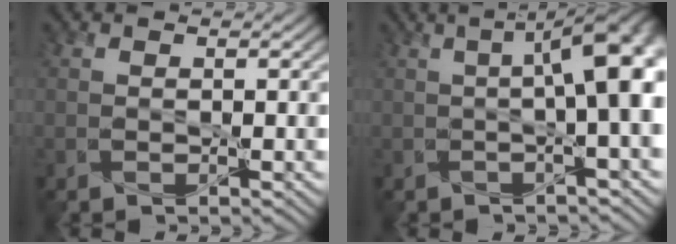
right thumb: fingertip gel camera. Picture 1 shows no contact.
{"total": 9.8, "force": [0.6, 2.5, 9.4], "torque": [-0.118, 0.021, 0.008]}